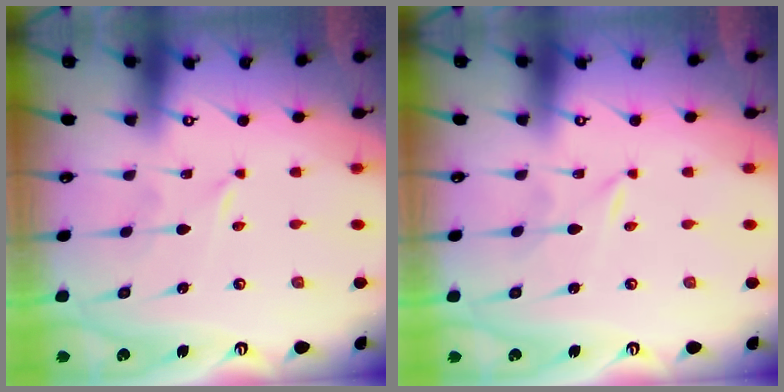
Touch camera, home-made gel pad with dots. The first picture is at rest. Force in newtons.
{"total": 0.0}